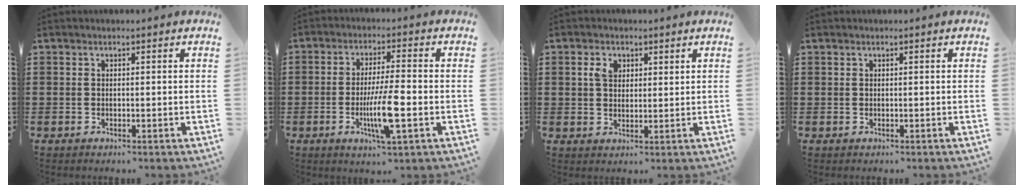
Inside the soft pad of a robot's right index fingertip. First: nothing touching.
{"total": 8.7, "force": [-2.2, 1.3, 8.3], "torque": [-0.163, -0.015, -0.042]}
{"total": 3.1, "force": [1.4, 2.2, 1.7], "torque": [-0.042, 0.010, 0.024]}
{"total": 0.0}